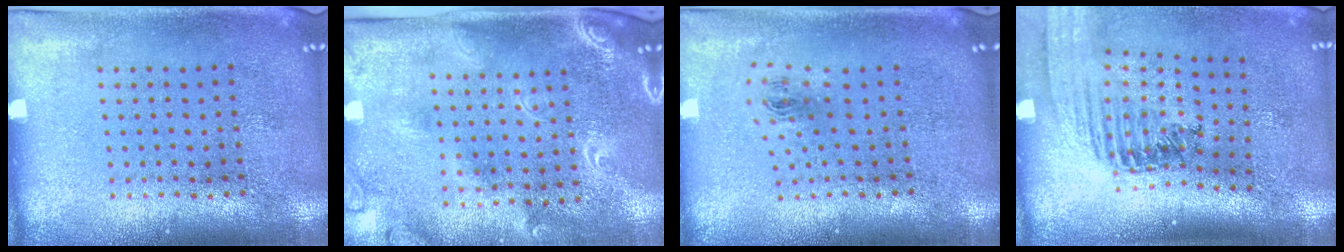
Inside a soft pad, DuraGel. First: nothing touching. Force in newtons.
{"total": 2.4, "press": 1.8, "slide": 1.6}
{"total": 1.0, "press": 0.4, "slide": 0.9}
{"total": 1.5, "press": 1.4, "slide": 0.3}